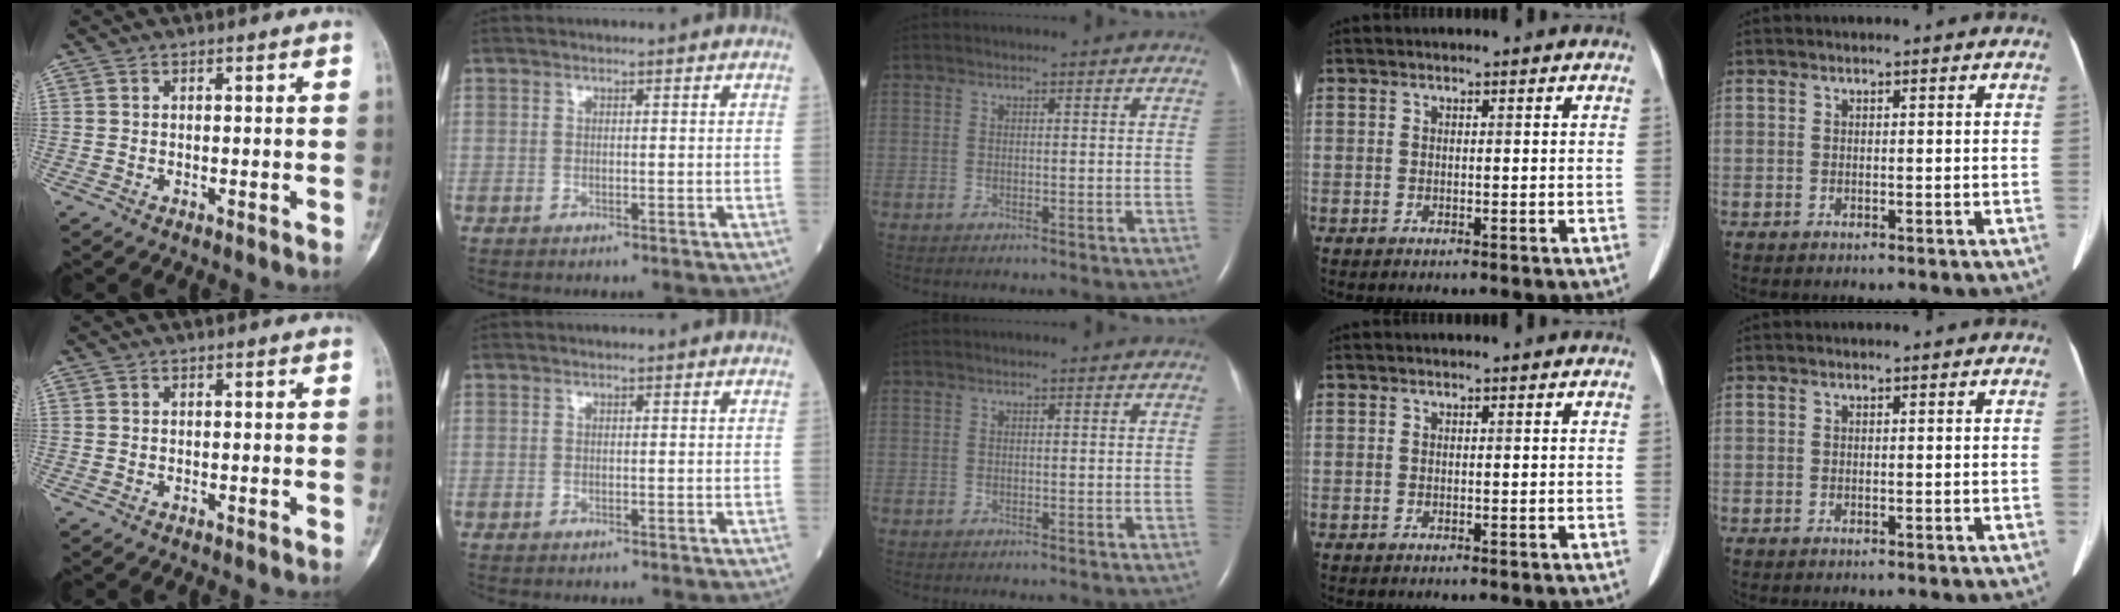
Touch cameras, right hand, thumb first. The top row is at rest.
{}